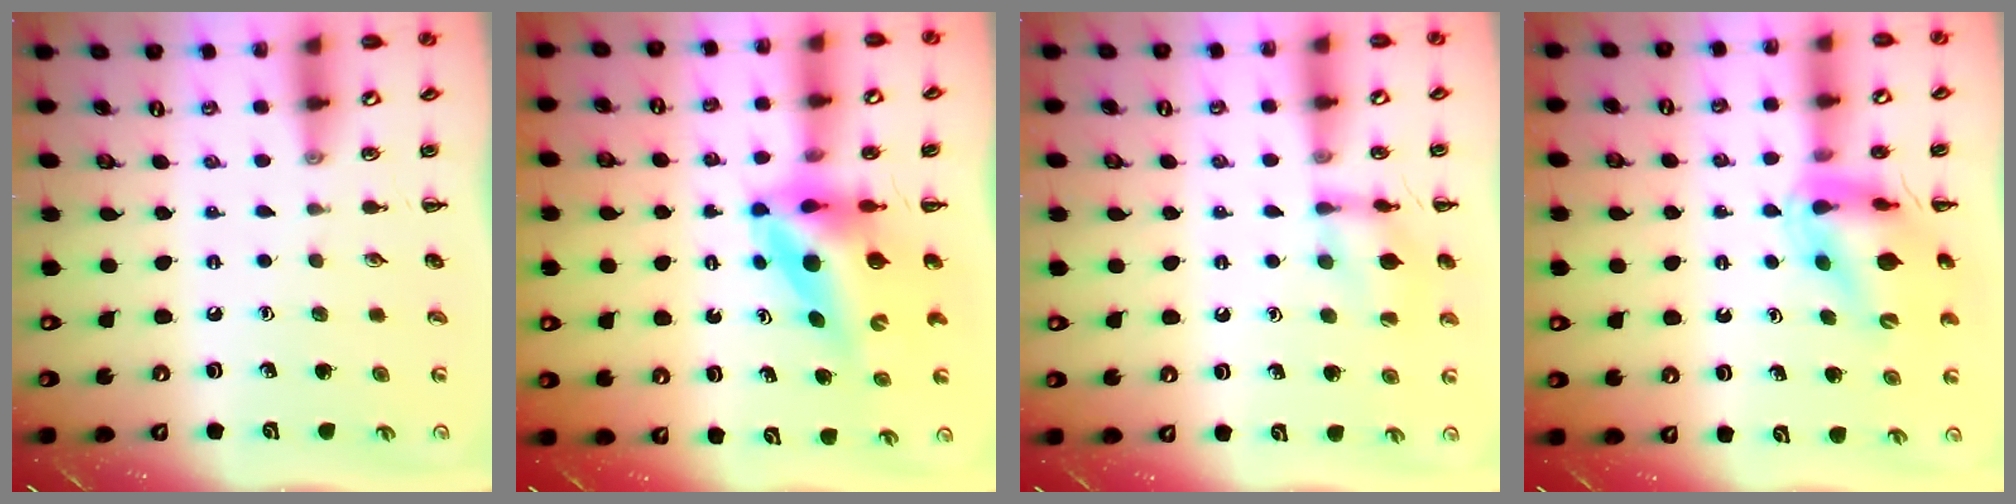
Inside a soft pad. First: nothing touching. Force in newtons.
{"total": 8.7, "press": 8.3, "slide": 2.6}
{"total": 11.4, "press": 11.4, "slide": 0.4}
{"total": 12.4, "press": 11.9, "slide": 3.4}